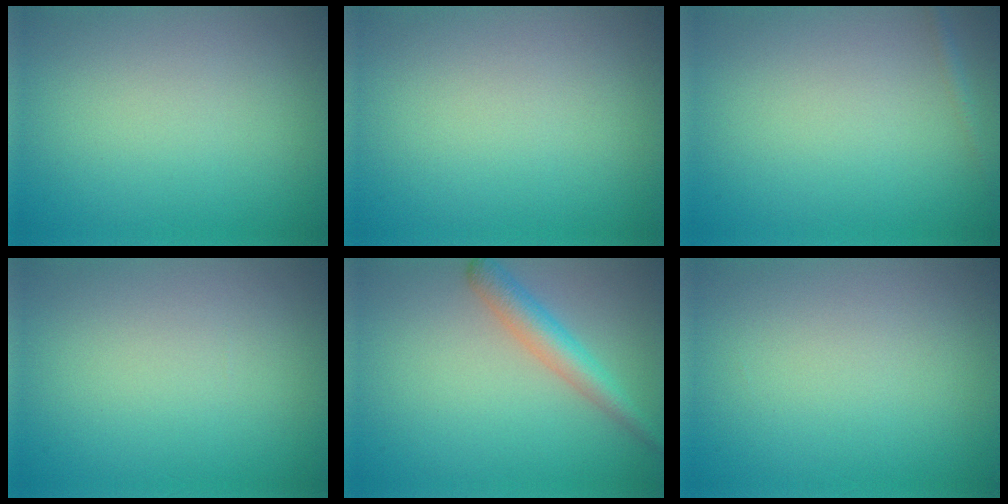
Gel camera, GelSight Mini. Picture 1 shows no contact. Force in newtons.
{"total": 0.0}
{"total": 0.8, "press": 0.8, "slide": 0.0}
{"total": 0.0}
{"total": 3.1, "press": 3.1, "slide": 0.1}
{"total": 0.0}